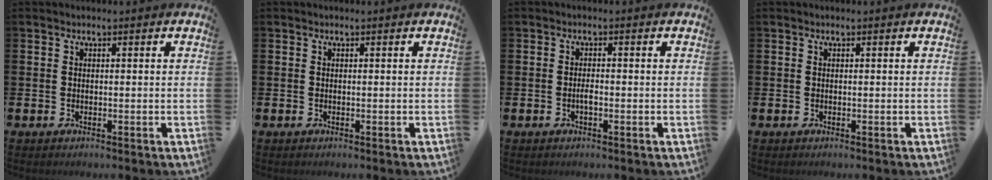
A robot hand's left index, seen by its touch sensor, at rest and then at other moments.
{"total": 0.0}
{"total": 1.2, "force": [-0.4, 0.4, 1.1], "torque": [-0.020, 0.001, -0.009]}
{"total": 0.0}